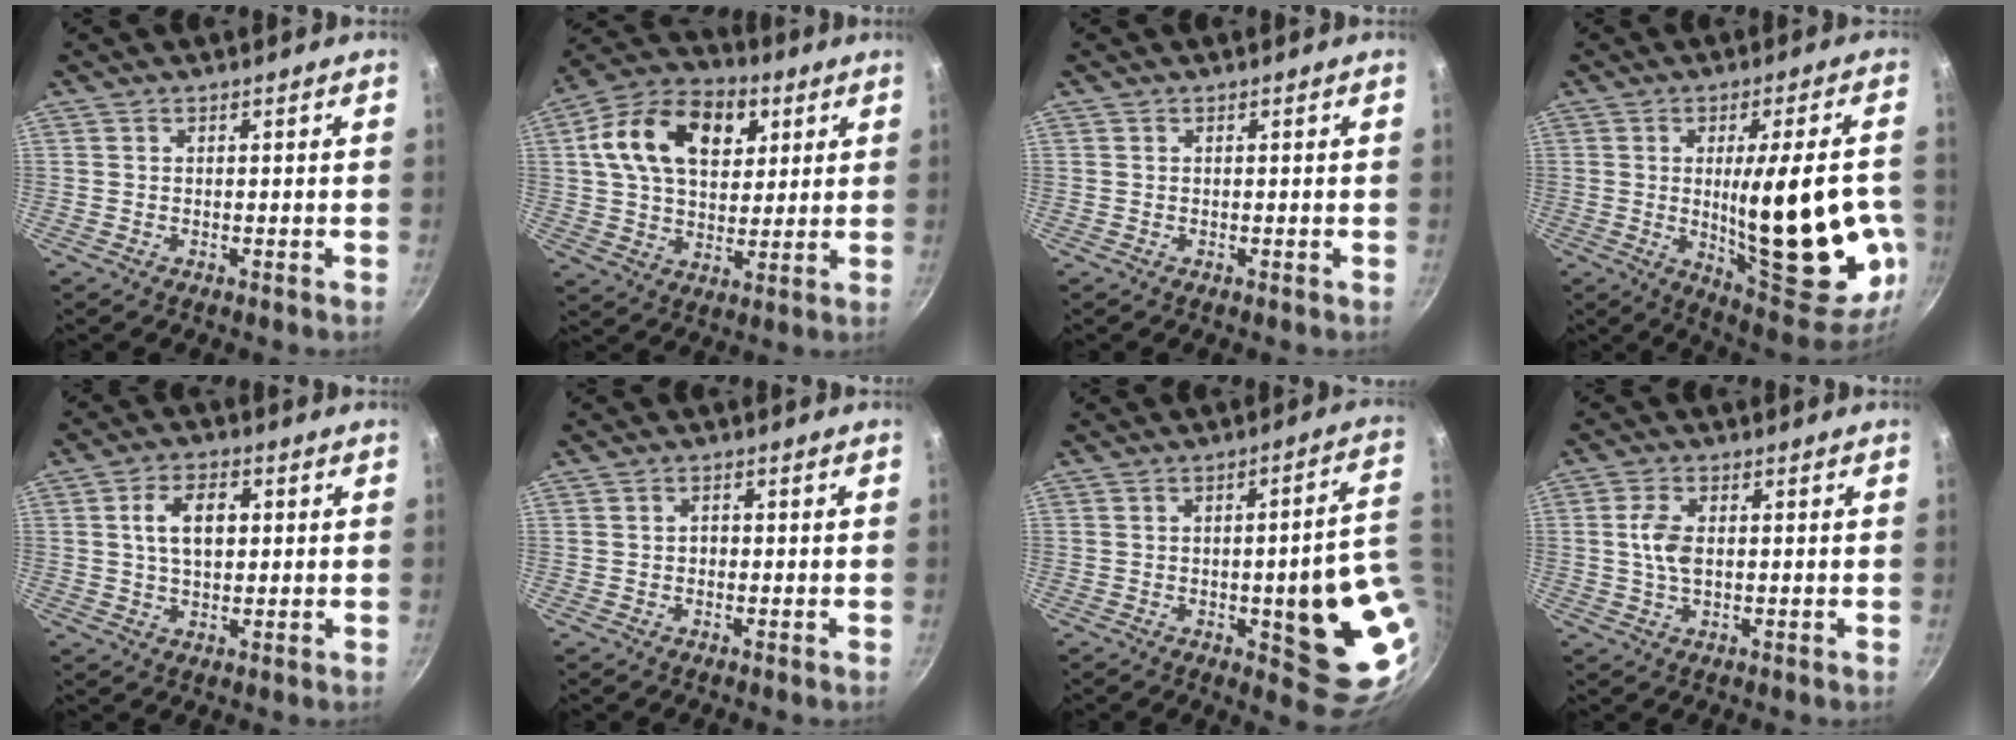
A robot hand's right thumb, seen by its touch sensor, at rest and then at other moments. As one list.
[{"total": 18.2, "force": [5.8, 12.0, 12.3], "torque": [-0.182, 0.005, 0.086]}, {"total": 0.0}, {"total": 25.4, "force": [-2.9, 7.8, 24.0], "torque": [-0.306, -0.018, -0.020]}, {"total": 7.8, "force": [1.3, 4.7, 6.0], "torque": [-0.086, 0.009, 0.020]}, {"total": 1.2, "force": [-0.2, 1.0, 0.7], "torque": [-0.010, 0.005, -0.005]}, {"total": 18.7, "force": [-1.8, 5.8, 17.6], "torque": [-0.168, 0.000, -0.020]}, {"total": 5.1, "force": [0.3, 2.8, 4.2], "torque": [-0.083, 0.006, 0.004]}]